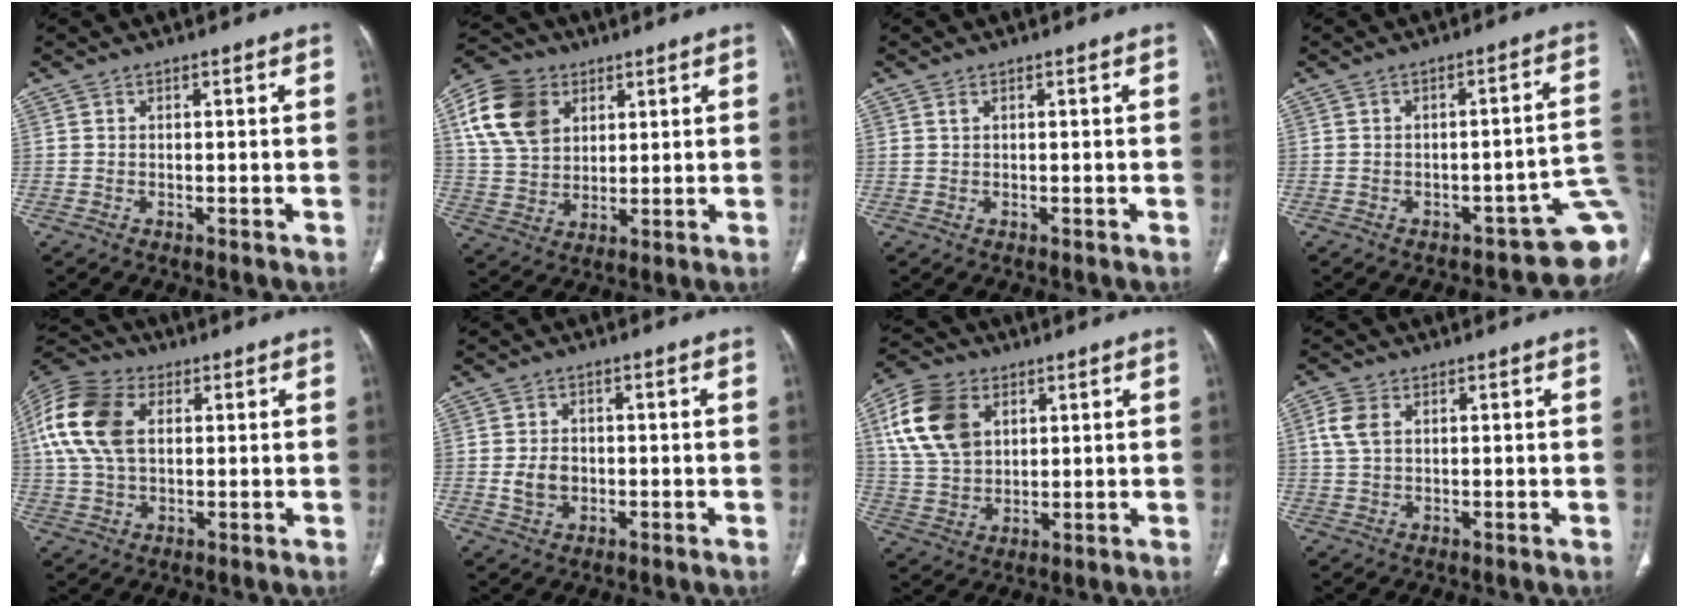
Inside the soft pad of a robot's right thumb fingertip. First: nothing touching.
{"total": 14.3, "force": [5.5, 10.6, 7.8], "torque": [-0.130, -0.003, 0.102]}
{"total": 0.6, "force": [0.3, 0.4, 0.4], "torque": [-0.006, 0.000, 0.006]}
{"total": 11.1, "force": [-3.7, 4.7, 9.4], "torque": [-0.084, 0.035, -0.040]}
{"total": 15.6, "force": [3.4, 10.4, 11.1], "torque": [-0.234, 0.014, 0.060]}
{"total": 4.1, "force": [-0.5, 3.2, 2.5], "torque": [-0.038, 0.003, -0.004]}
{"total": 14.6, "force": [5.1, 10.2, 9.1], "torque": [-0.163, -0.005, 0.099]}
{"total": 4.8, "force": [1.5, 3.2, 3.2], "torque": [-0.074, 0.006, 0.030]}